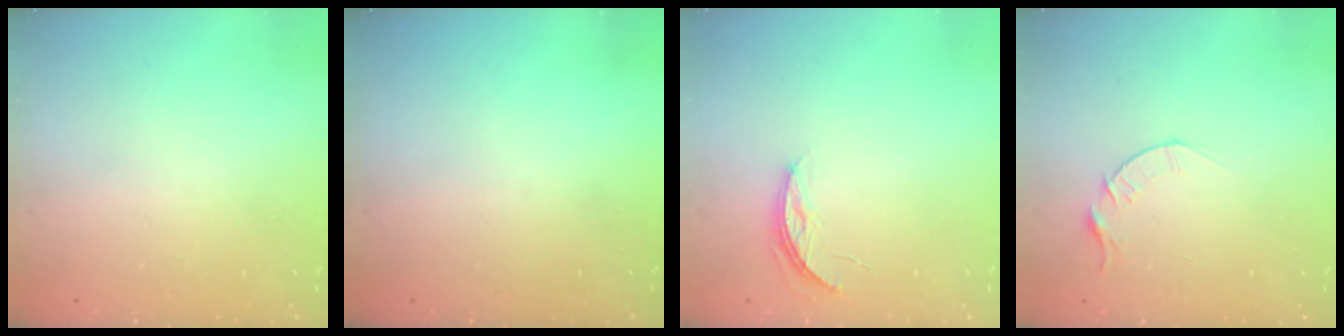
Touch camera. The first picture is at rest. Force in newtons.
{"total": 0.0}
{"total": 3.9, "press": 3.9, "slide": 0.4}
{"total": 4.1, "press": 4.0, "slide": 0.5}